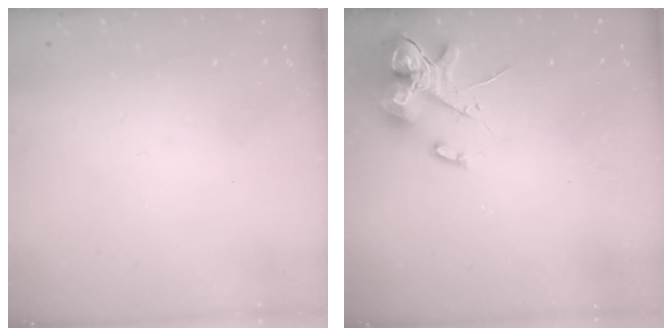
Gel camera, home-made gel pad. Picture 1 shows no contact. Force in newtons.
{"total": 12.3, "press": 12.1, "slide": 2.1}